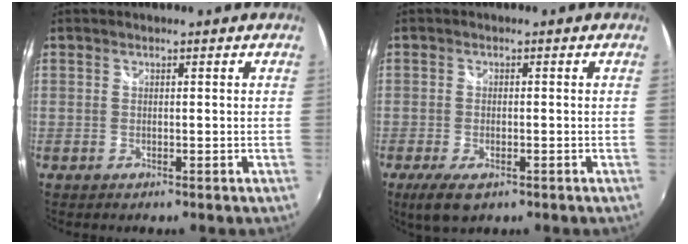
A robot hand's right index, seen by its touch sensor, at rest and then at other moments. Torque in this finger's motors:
{"motor_torque": [0.42, -0.23, 0.20, 0.03]}